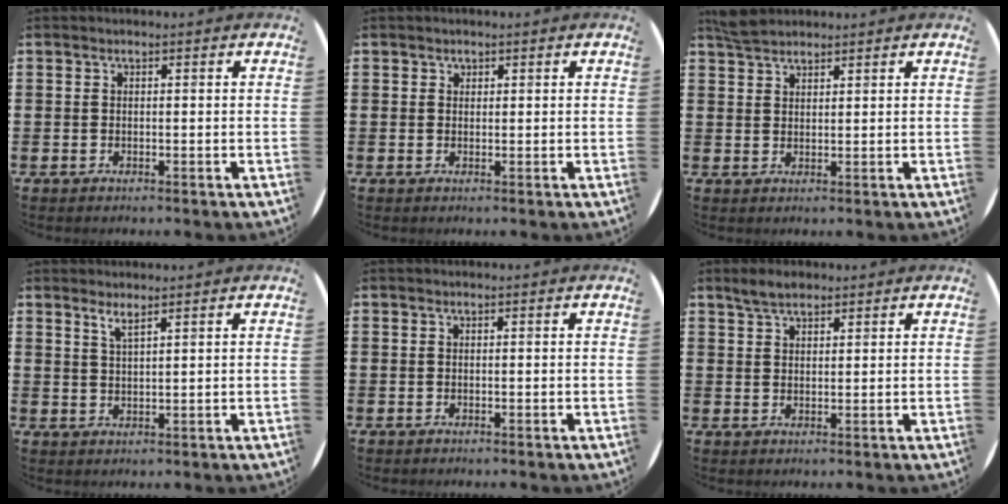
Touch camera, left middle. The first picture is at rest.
{"total": 0.6, "force": [0.5, 0.4, 0.0], "torque": [0.006, 0.000, 0.008]}
{"total": 3.1, "force": [2.8, 0.9, 0.8], "torque": [-0.014, 0.000, 0.053]}
{"total": 2.3, "force": [1.9, 0.0, 1.2], "torque": [-0.026, -0.001, 0.035]}
{"total": 0.0}
{"total": 3.0, "force": [2.5, 1.1, 1.2], "torque": [-0.019, 0.003, 0.046]}